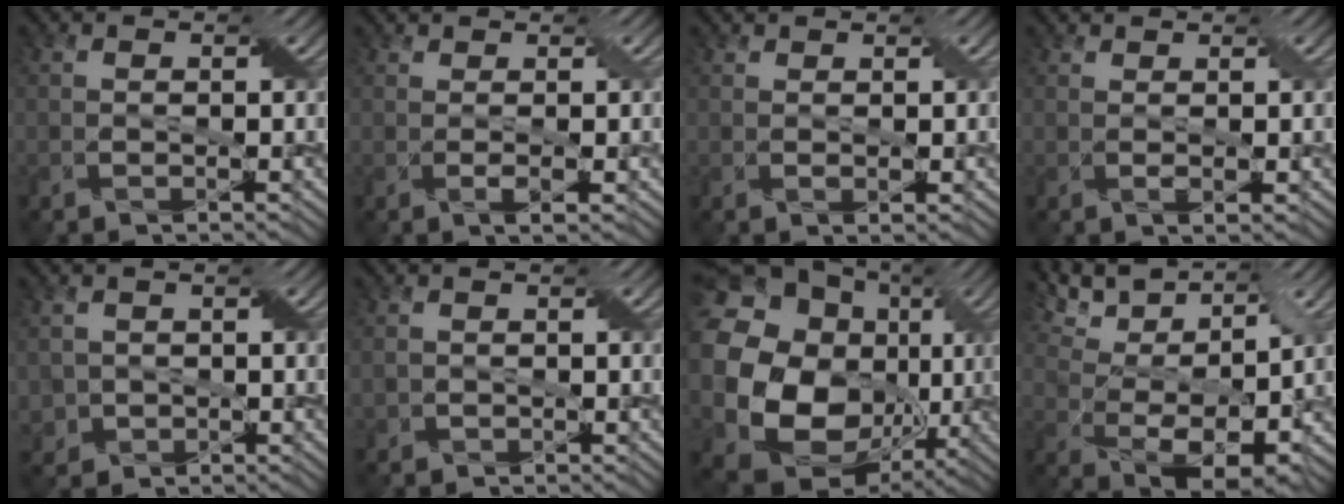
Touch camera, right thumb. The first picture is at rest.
{"total": 1.5, "force": [0.5, 0.1, 1.4], "torque": [-0.027, 0.002, 0.010]}
{"total": 1.0, "force": [0.8, 0.2, 0.7], "torque": [-0.013, 0.001, 0.016]}
{"total": 1.3, "force": [0.8, 0.1, 1.0], "torque": [-0.020, 0.001, 0.018]}
{"total": 2.8, "force": [-0.5, 2.8, 0.4], "torque": [-0.018, -0.002, -0.015]}
{"total": 1.2, "force": [-0.4, 1.1, 0.3], "torque": [-0.007, -0.004, -0.009]}
{"total": 22.4, "force": [2.5, 18.4, 12.5], "torque": [-0.319, -0.016, 0.056]}
{"total": 12.4, "force": [7.4, 5.2, 8.4], "torque": [-0.192, 0.027, 0.127]}